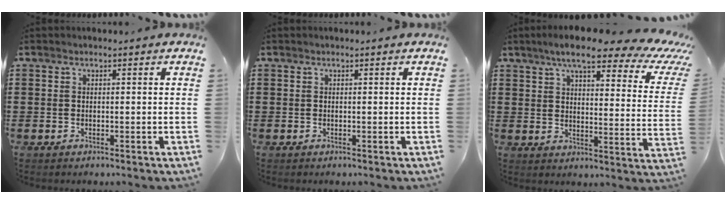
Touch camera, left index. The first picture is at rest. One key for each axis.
{"total": 0.0}
{"total": 8.8, "fx": 6.7, "fy": 2.1, "fz": 5.3, "tx": -0.104, "ty": -0.028, "tz": 0.109}